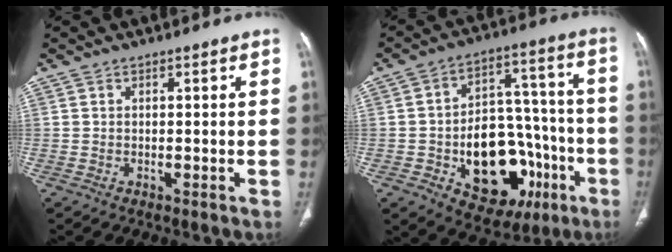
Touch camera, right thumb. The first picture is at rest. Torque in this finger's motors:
{"motor_torque": [3.20, 1.81, 1.19, -0.58, 0.32]}